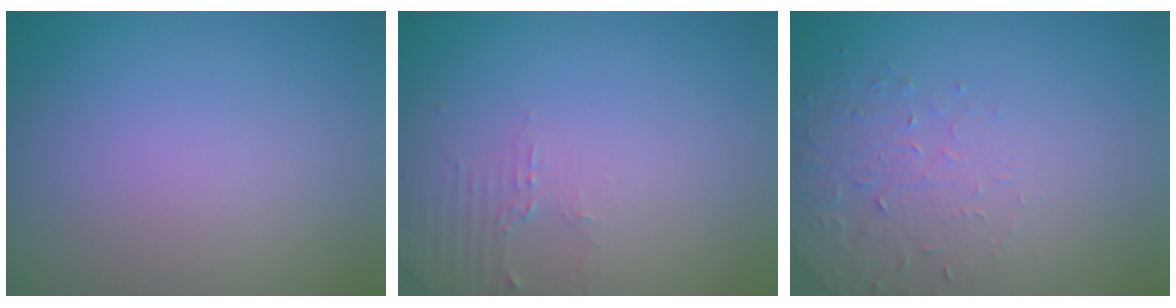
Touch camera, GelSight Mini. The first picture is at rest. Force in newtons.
{"total": 1.8, "press": 1.7, "slide": 0.5}
{"total": 1.9, "press": 1.5, "slide": 1.1}